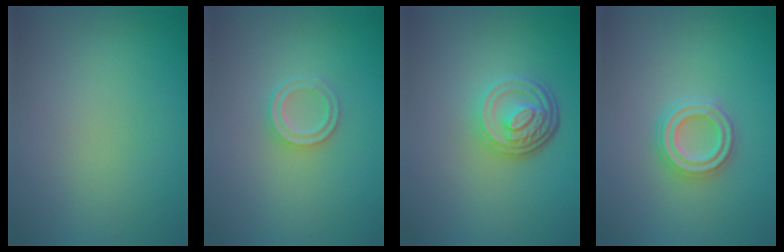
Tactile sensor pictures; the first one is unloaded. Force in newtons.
{"total": 2.0, "press": 1.9, "slide": 0.4}
{"total": 4.7, "press": 3.5, "slide": 3.2}
{"total": 2.9, "press": 2.5, "slide": 1.4}